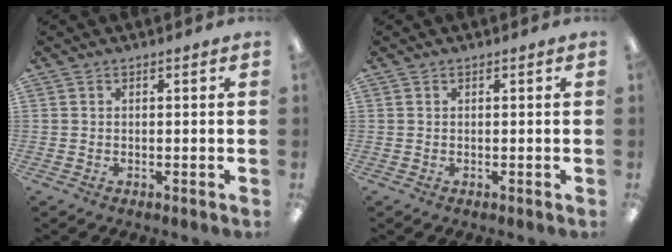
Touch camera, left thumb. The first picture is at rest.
{"total": 0.0}